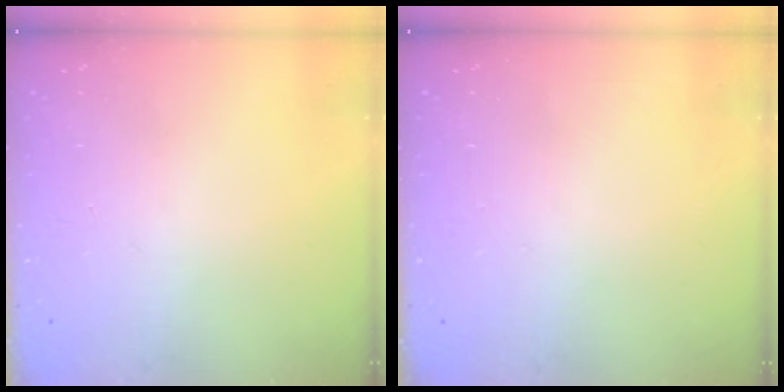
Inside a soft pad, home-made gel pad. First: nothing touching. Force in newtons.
{"total": 0.0}